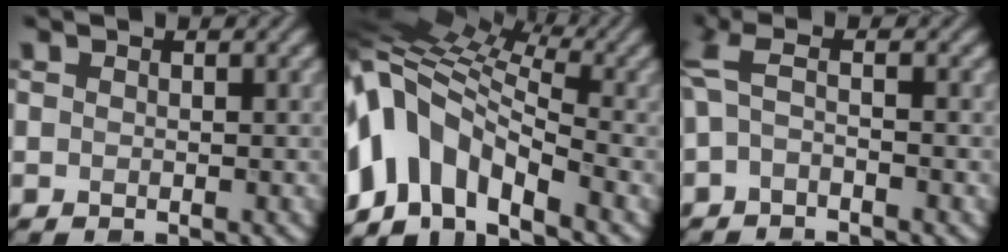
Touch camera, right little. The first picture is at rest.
{"total": 11.2, "force": [-4.3, 6.8, 7.9], "torque": [-0.150, 0.012, -0.089]}
{"total": 3.7, "force": [-1.0, 1.3, 3.4], "torque": [-0.085, -0.001, -0.027]}